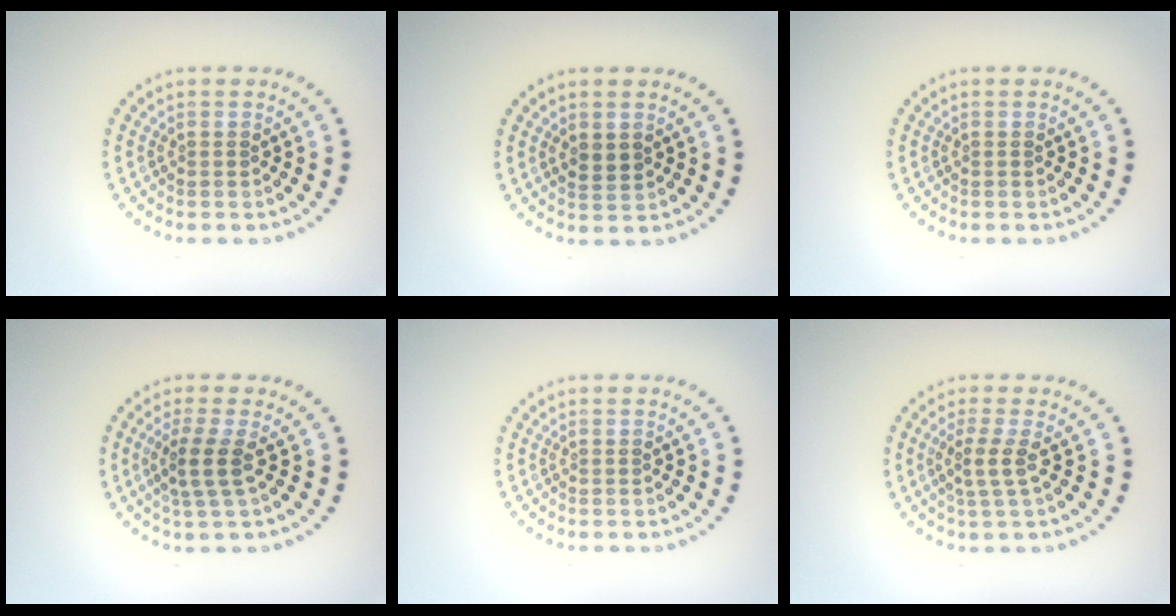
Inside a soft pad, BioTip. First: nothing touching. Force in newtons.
{"total": 1.6, "press": 1.6, "slide": 0.4}
{"total": 0.0}
{"total": 2.5, "press": 2.0, "slide": 1.6}
{"total": 0.0}
{"total": 2.1, "press": 1.6, "slide": 1.4}